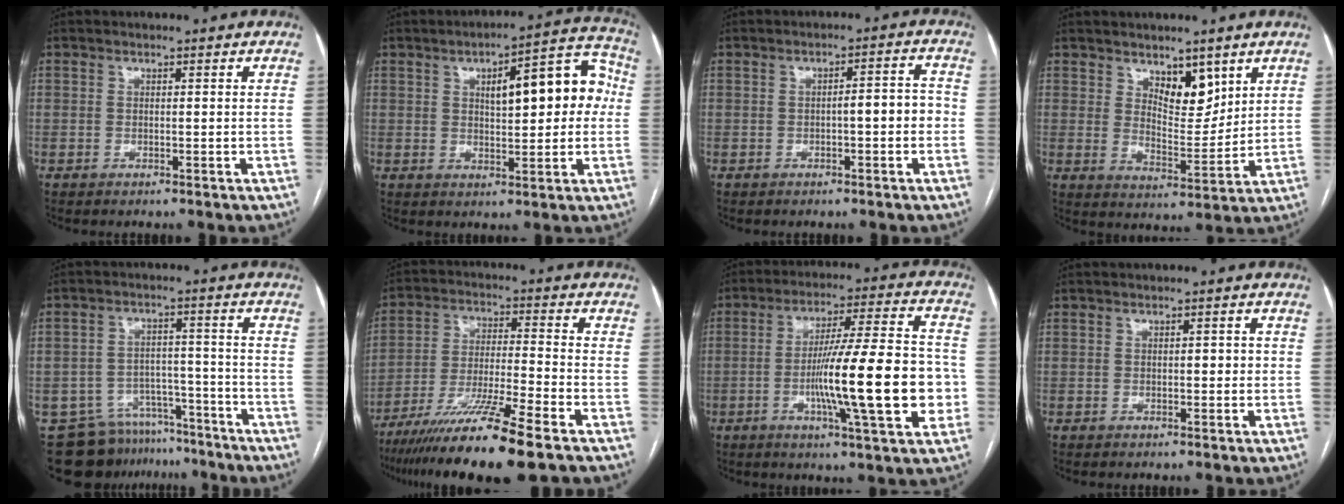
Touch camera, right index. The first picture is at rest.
{"total": 12.8, "force": [2.0, 4.1, 12.0], "torque": [-0.155, 0.043, 0.030]}
{"total": 4.2, "force": [-0.9, 0.9, 4.0], "torque": [-0.054, 0.020, -0.010]}
{"total": 6.7, "force": [4.2, 2.9, 4.3], "torque": [-0.068, -0.013, 0.076]}
{"total": 12.4, "force": [-10.4, 6.6, 1.3], "torque": [-0.016, 0.034, -0.143]}
{"total": 14.8, "force": [-10.4, -0.8, 10.5], "torque": [-0.204, -0.041, -0.183]}
{"total": 18.7, "force": [-3.6, 1.5, 18.2], "torque": [-0.280, 0.007, -0.054]}
{"total": 1.4, "force": [0.0, 0.6, 1.2], "torque": [-0.015, 0.002, -0.001]}